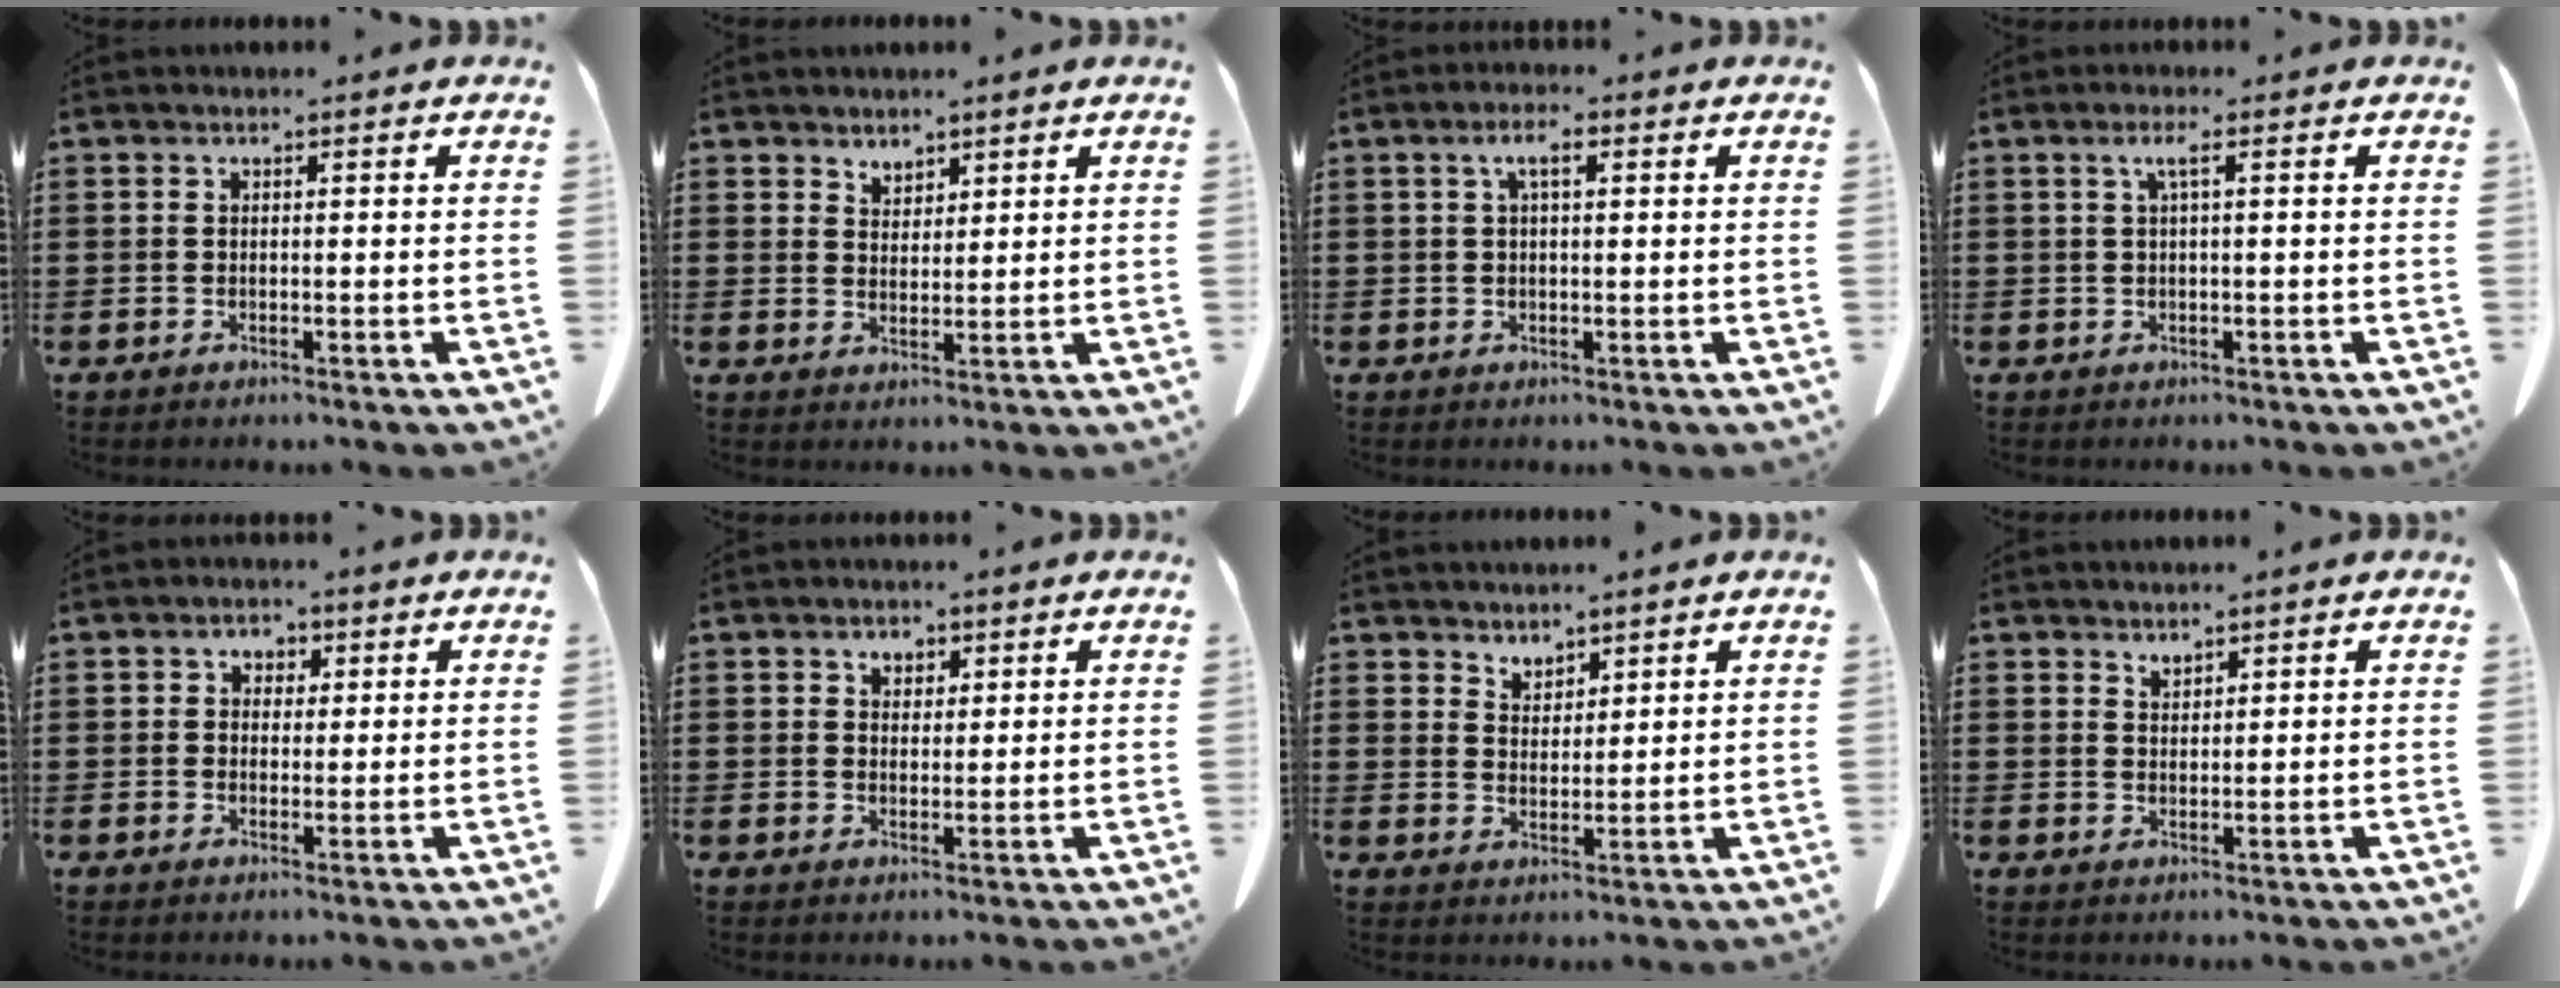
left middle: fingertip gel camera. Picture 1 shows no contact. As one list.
[{"total": 2.3, "force": [2.2, 0.9, 0.1], "torque": [-0.006, 0.000, 0.042]}, {"total": 3.0, "force": [0.8, 1.0, 2.8], "torque": [-0.057, 0.009, 0.012]}, {"total": 2.0, "force": [0.5, 0.1, 2.0], "torque": [-0.039, 0.002, 0.007]}, {"total": 2.0, "force": [0.5, 1.8, 0.6], "torque": [-0.020, 0.011, 0.006]}, {"total": 1.9, "force": [1.2, 1.4, 0.7], "torque": [-0.010, 0.004, 0.019]}, {"total": 2.9, "force": [2.8, 0.9, -0.2], "torque": [-0.006, -0.003, 0.054]}, {"total": 1.6, "force": [1.6, 0.3, 0.1], "torque": [-0.005, -0.001, 0.032]}]